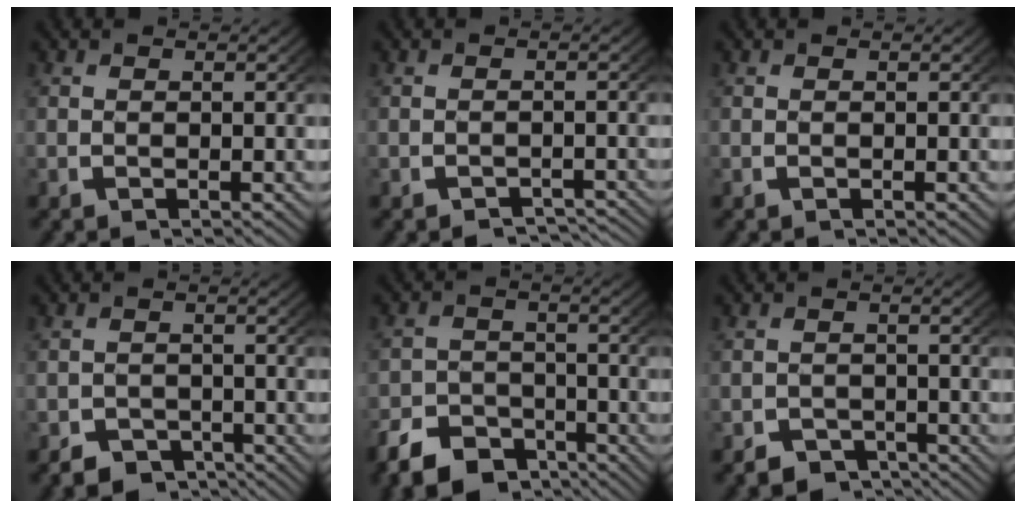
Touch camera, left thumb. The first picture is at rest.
{"total": 3.4, "force": [-3.1, 0.8, 0.9], "torque": [-0.006, -0.009, -0.045]}
{"total": 0.0}
{"total": 4.7, "force": [-3.7, 2.6, 1.2], "torque": [-0.009, -0.021, -0.062]}
{"total": 8.0, "force": [-5.7, 5.0, 2.5], "torque": [-0.035, -0.029, -0.096]}
{"total": 4.0, "force": [-3.3, 2.1, 0.9], "torque": [-0.006, -0.019, -0.055]}